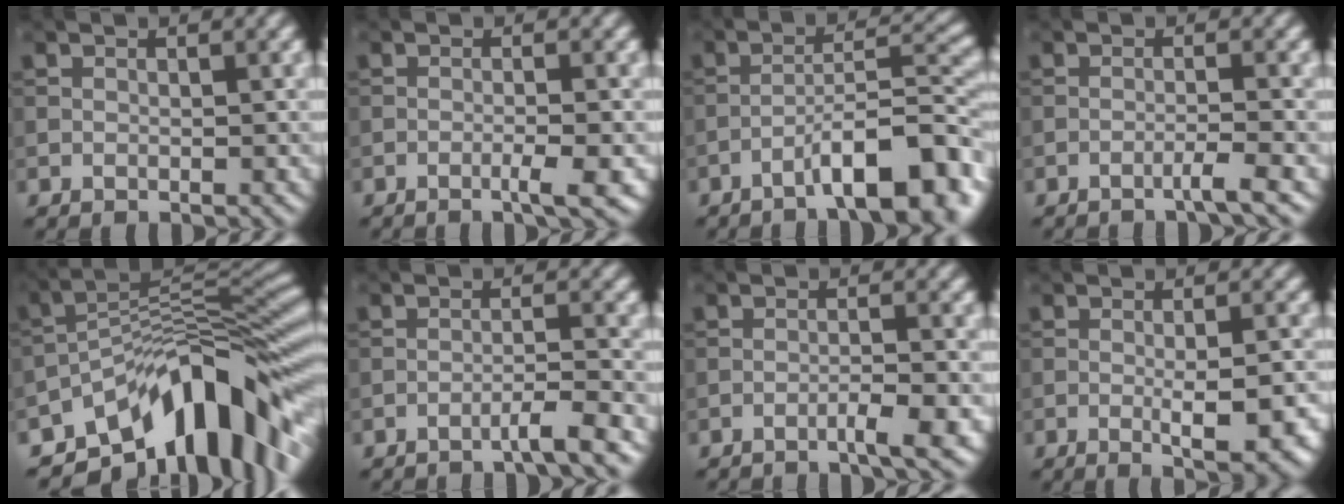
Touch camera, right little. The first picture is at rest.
{"total": 2.4, "force": [-1.0, 0.3, 2.2], "torque": [-0.028, 0.004, -0.024]}
{"total": 9.8, "force": [-5.7, 2.3, 7.6], "torque": [-0.109, 0.017, -0.089]}
{"total": 1.9, "force": [-1.2, 0.1, 1.5], "torque": [-0.013, 0.006, -0.034]}
{"total": 13.6, "force": [-8.2, 5.2, 9.4], "torque": [-0.134, 0.017, -0.147]}
{"total": 2.8, "force": [-1.9, 0.1, 2.0], "torque": [-0.020, 0.010, -0.047]}
{"total": 3.0, "force": [-1.7, 0.4, 2.4], "torque": [-0.031, 0.008, -0.039]}
{"total": 5.4, "force": [-1.4, 1.3, 5.0], "torque": [-0.074, -0.008, -0.015]}